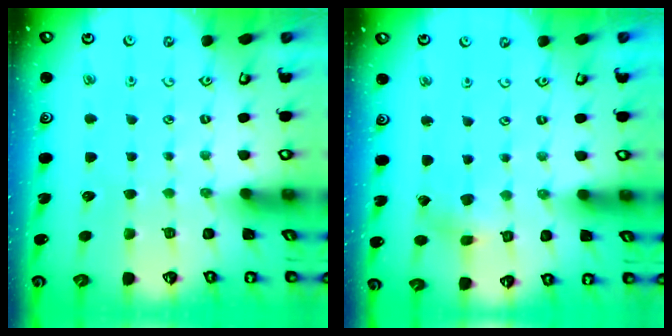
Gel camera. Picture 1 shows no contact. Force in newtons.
{"total": 1.5, "press": 1.5, "slide": 0.0}